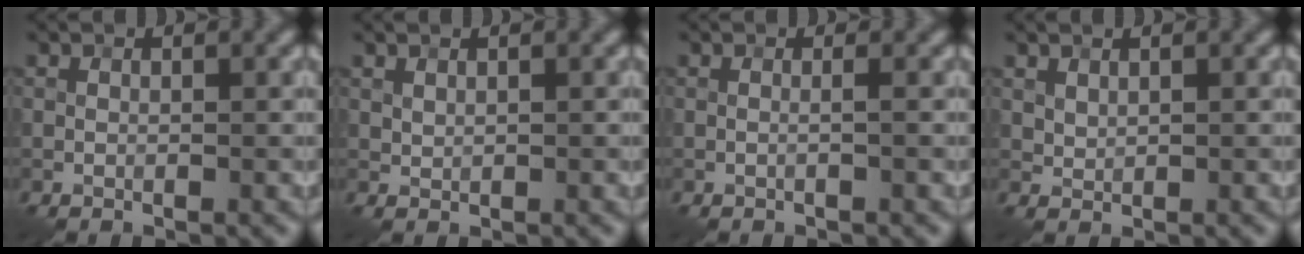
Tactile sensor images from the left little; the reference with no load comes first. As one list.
[{"total": 0.6, "force": [0.5, 0.2, 0.1], "torque": [-0.005, -0.001, 0.013]}, {"total": 0.7, "force": [0.0, 0.2, 0.7], "torque": [-0.011, -0.004, -0.010]}, {"total": 0.9, "force": [0.7, 0.4, 0.3], "torque": [-0.011, -0.002, 0.019]}]